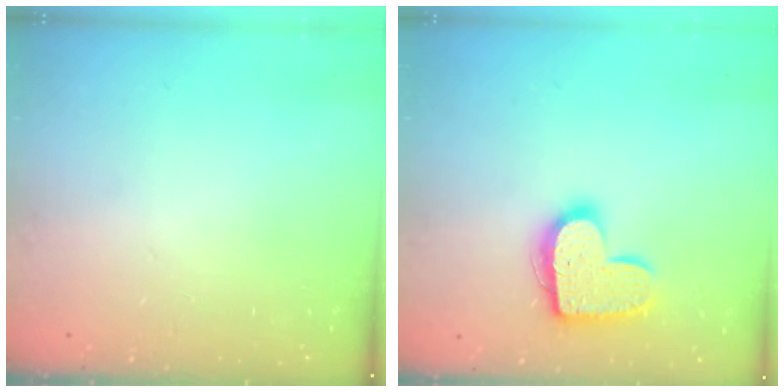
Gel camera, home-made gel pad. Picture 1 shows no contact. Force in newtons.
{"total": 15.0, "press": 15.0, "slide": 0.7}